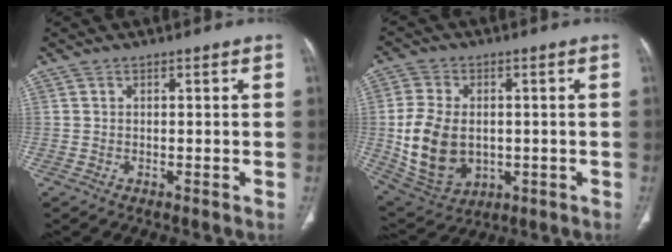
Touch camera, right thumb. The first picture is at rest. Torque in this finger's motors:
{"motor_torque": [-0.46, 1.19, 0.76, 0.72, 0.38]}